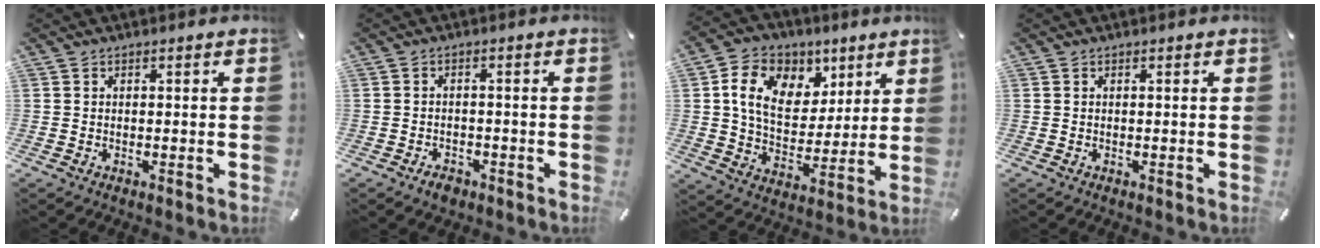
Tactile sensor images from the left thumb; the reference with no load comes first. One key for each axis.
{"total": 2.5, "fx": -1.7, "fy": 1.6, "fz": 1.0, "tx": -0.017, "ty": 0.008, "tz": -0.033}
{"total": 13.3, "fx": 5.7, "fy": 10.2, "fz": 6.4, "tx": -0.112, "ty": -0.015, "tz": 0.110}
{"total": 0.0}